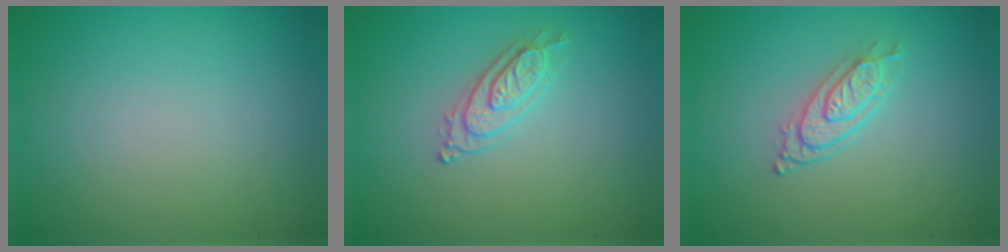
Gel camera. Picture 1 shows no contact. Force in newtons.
{"total": 2.2, "press": 2.1, "slide": 0.6}
{"total": 2.8, "press": 2.2, "slide": 1.7}